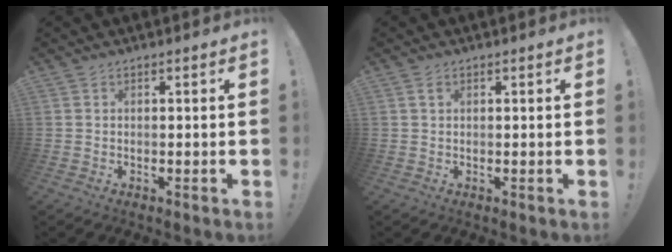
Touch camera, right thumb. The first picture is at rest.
{"total": 1.4, "force": [0.6, 0.2, 1.2], "torque": [-0.022, 0.000, 0.009]}